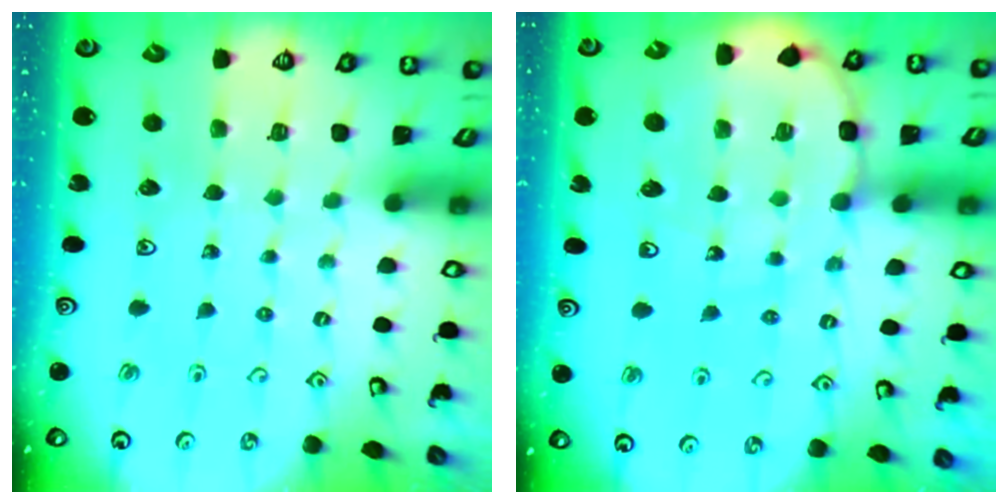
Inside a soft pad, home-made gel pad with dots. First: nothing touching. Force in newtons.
{"total": 10.8, "press": 10.5, "slide": 2.6}